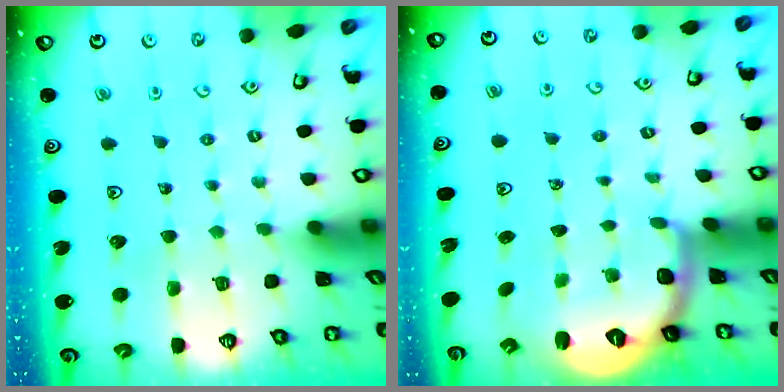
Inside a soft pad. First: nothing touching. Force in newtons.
{"total": 2.7, "press": 1.7, "slide": 2.1}